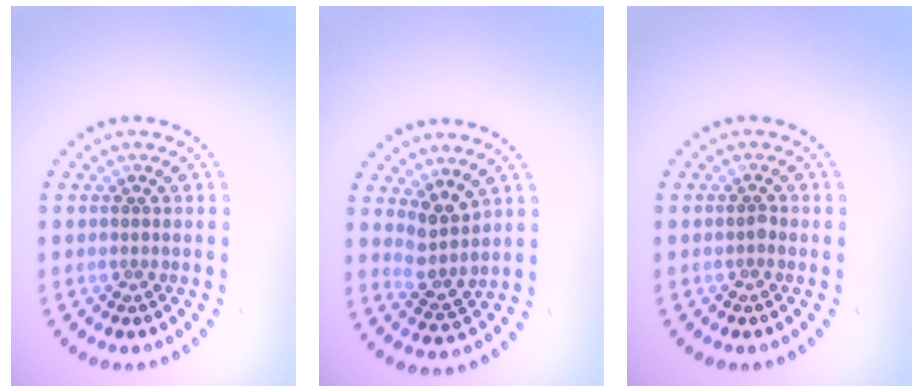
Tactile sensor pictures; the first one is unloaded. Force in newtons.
{"total": 2.6, "press": 2.0, "slide": 1.6}
{"total": 0.6, "press": 0.5, "slide": 0.3}